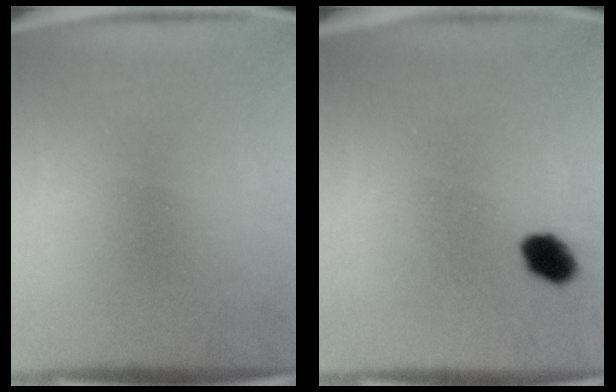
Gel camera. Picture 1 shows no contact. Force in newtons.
{"total": 4.5}